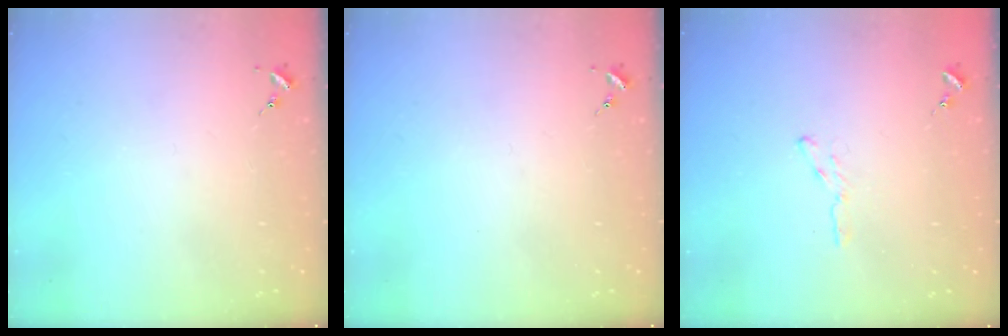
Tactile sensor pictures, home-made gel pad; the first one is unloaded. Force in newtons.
{"total": 0.0}
{"total": 3.8, "press": 3.8, "slide": 0.5}